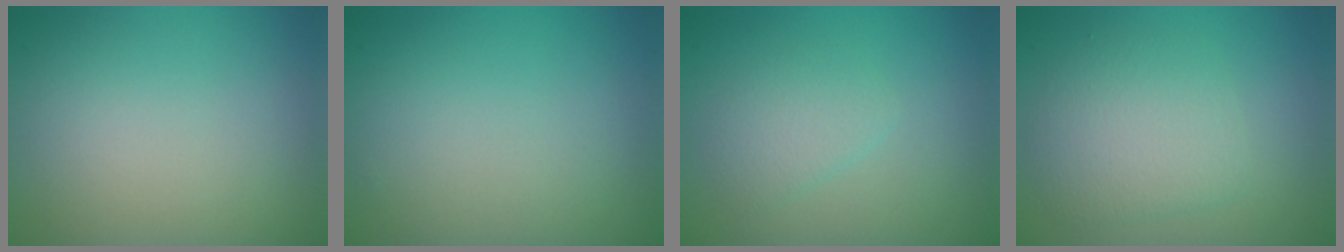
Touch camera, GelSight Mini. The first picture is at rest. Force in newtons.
{"total": 0.0}
{"total": 2.0, "press": 2.0, "slide": 0.1}
{"total": 4.0, "press": 4.0, "slide": 0.2}